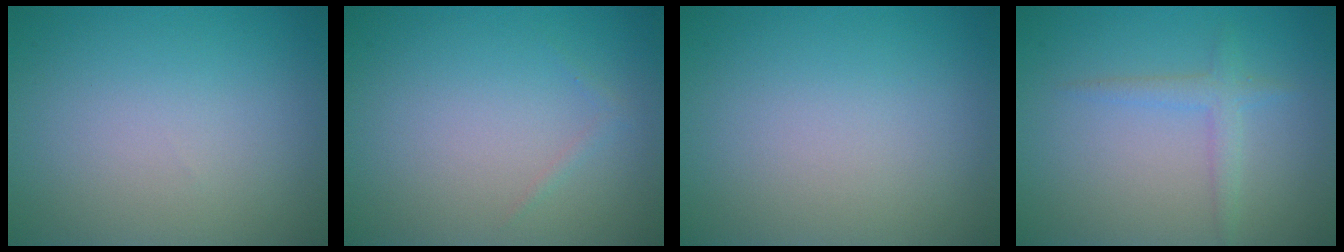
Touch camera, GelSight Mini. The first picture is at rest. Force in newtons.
{"total": 0.5, "press": 0.5, "slide": 0.0}
{"total": 0.0}
{"total": 1.8, "press": 1.8, "slide": 0.2}